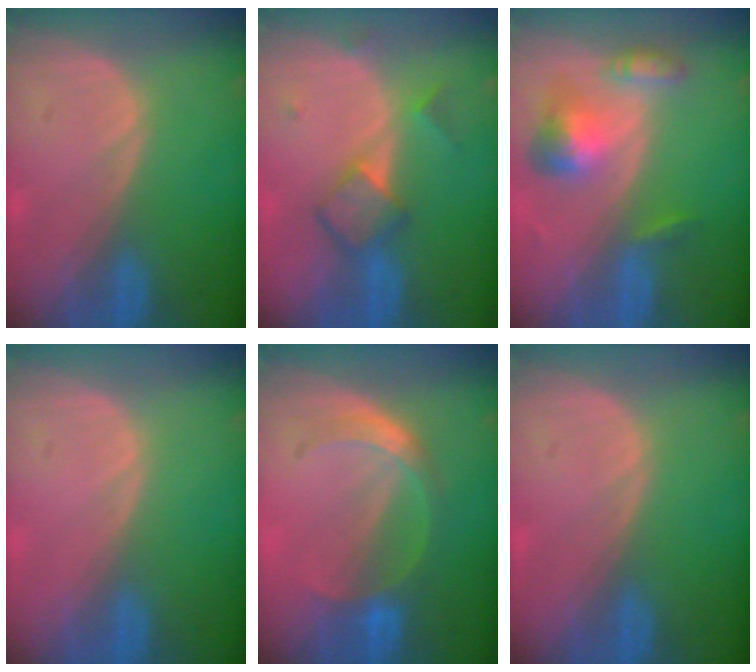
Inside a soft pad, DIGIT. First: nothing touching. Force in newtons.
{"total": 5.0, "press": 5.0, "slide": 0.5}
{"total": 6.5, "press": 6.0, "slide": 2.5}
{"total": 0.0}
{"total": 5.3, "press": 5.2, "slide": 1.2}
{"total": 0.0}